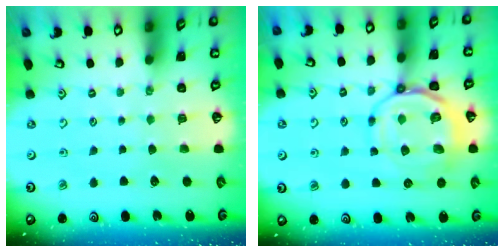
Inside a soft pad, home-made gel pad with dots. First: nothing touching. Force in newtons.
{"total": 12.6, "press": 12.5, "slide": 1.5}